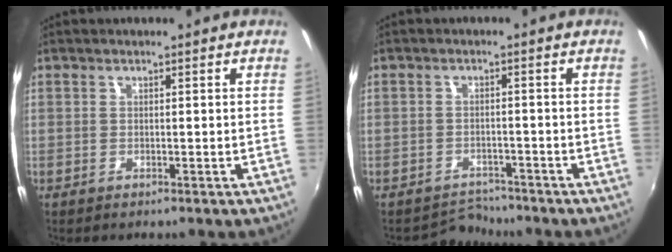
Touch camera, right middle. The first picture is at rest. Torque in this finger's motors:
{"motor_torque": [-0.38, -0.12, -0.15, -0.04]}